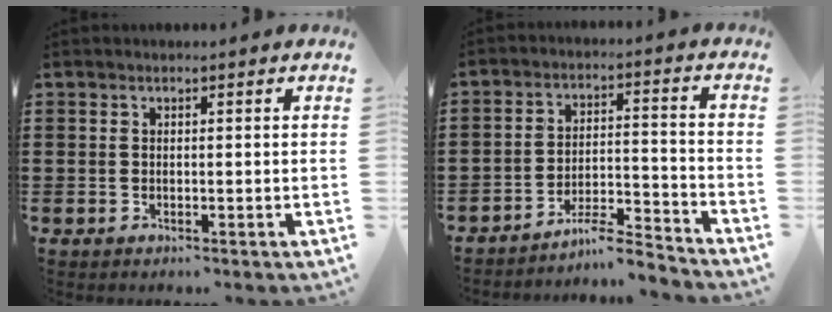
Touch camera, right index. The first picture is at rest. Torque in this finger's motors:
{"motor_torque": [0.31, 0.80, -0.01, -0.06]}